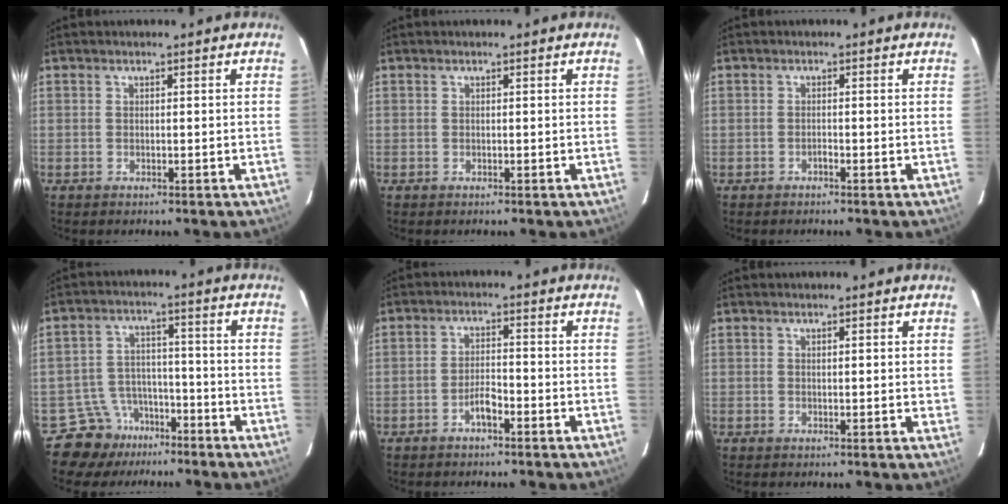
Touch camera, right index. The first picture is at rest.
{"total": 0.0}
{"total": 0.5, "force": [-0.4, 0.0, 0.3], "torque": [-0.007, 0.001, -0.008]}
{"total": 7.7, "force": [-5.4, 5.5, -0.3], "torque": [0.005, 0.036, -0.085]}
{"total": 2.9, "force": [-1.8, 0.8, 2.2], "torque": [-0.039, 0.005, -0.032]}
{"total": 1.3, "force": [0.9, 0.3, 1.0], "torque": [-0.018, 0.000, 0.011]}